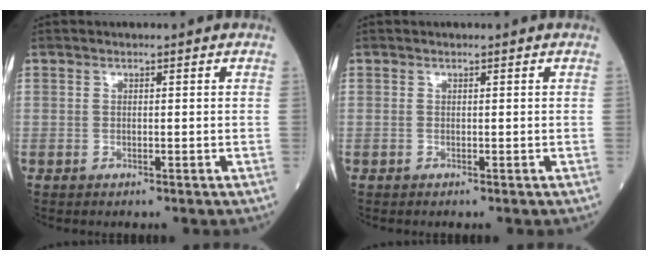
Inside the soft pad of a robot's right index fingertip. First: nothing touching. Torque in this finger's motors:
{"motor_torque": [0.00, 0.00, 0.00, -0.01]}